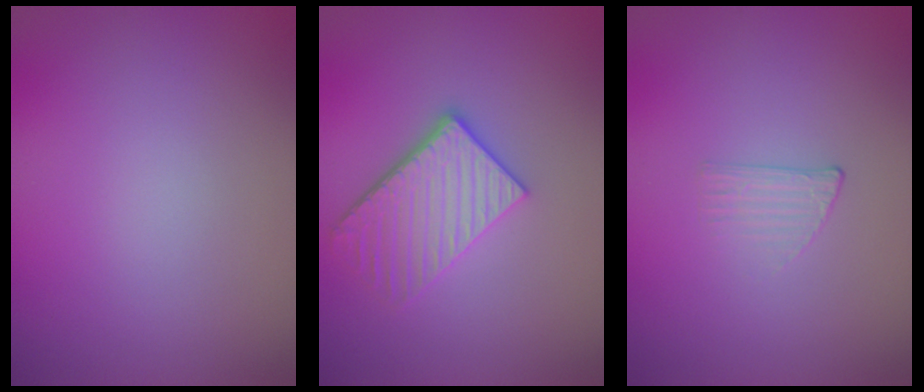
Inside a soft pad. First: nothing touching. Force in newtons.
{"total": 3.9, "press": 3.4, "slide": 2.0}
{"total": 1.0, "press": 0.3, "slide": 1.0}